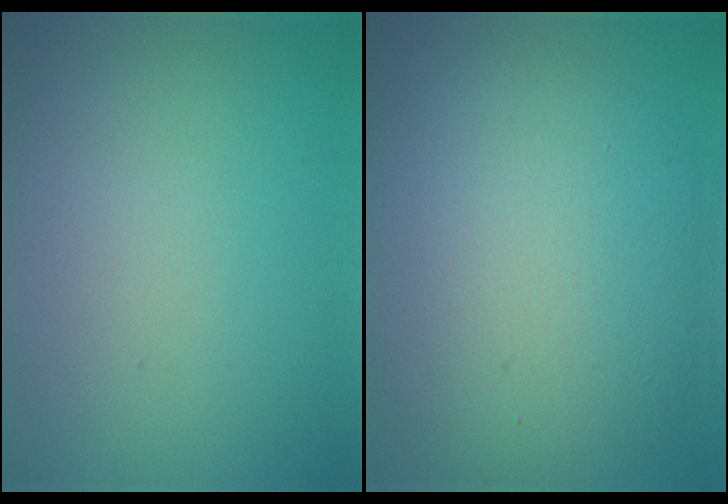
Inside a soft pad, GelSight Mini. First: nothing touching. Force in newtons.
{"total": 12.8, "press": 12.7, "slide": 0.8}